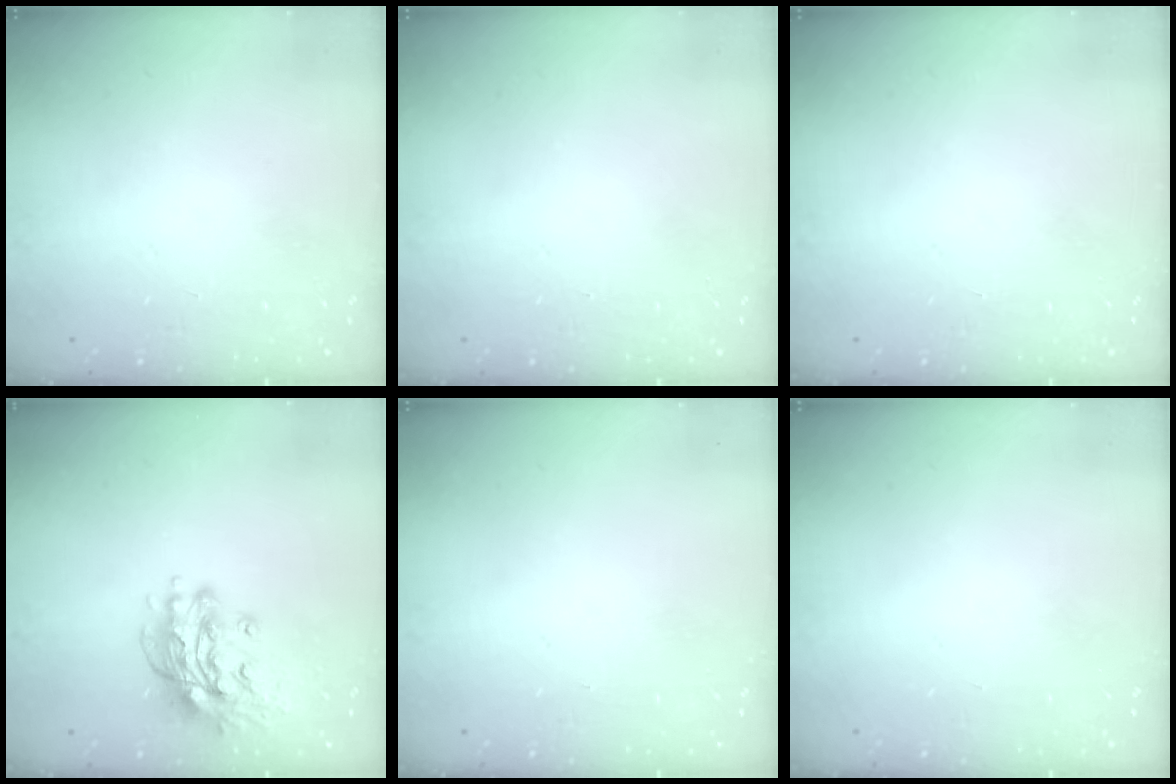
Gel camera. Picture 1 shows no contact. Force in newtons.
{"total": 0.0}
{"total": 0.0}
{"total": 13.5, "press": 13.4, "slide": 1.3}
{"total": 0.0}
{"total": 0.0}